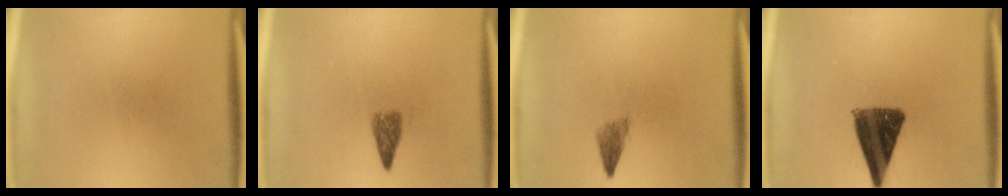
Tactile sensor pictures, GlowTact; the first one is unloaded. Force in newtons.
{"total": 2.3}
{"total": 1.9}
{"total": 10.7}